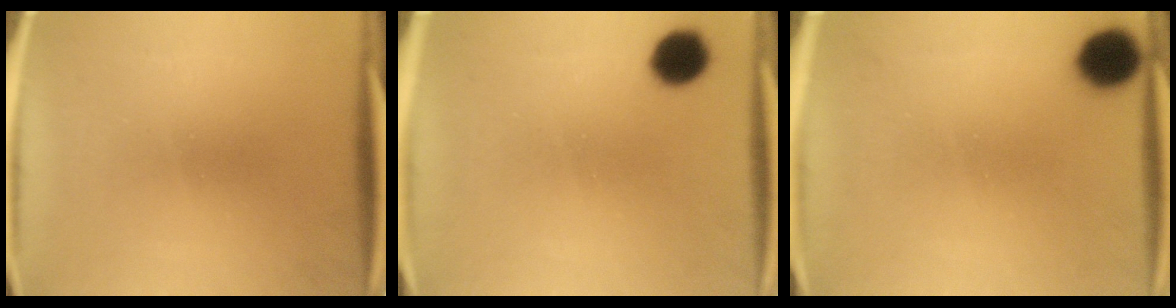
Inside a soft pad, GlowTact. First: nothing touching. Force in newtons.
{"total": 6.7}
{"total": 4.1}